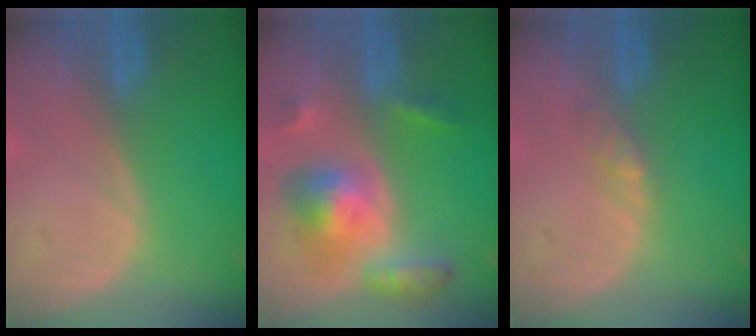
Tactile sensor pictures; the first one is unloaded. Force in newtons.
{"total": 8.2, "press": 8.2, "slide": 0.5}
{"total": 2.2, "press": 1.9, "slide": 1.2}